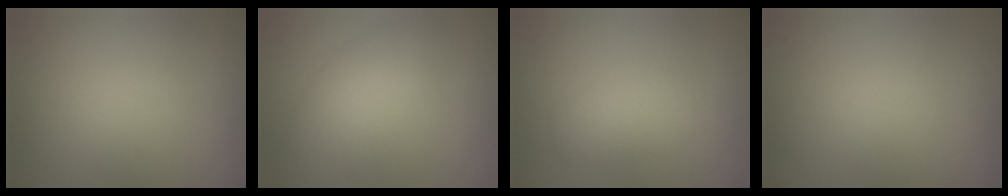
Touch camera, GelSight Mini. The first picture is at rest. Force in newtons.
{"total": 3.5, "press": 3.5, "slide": 0.1}
{"total": 2.1, "press": 2.1, "slide": 0.1}
{"total": 0.0}